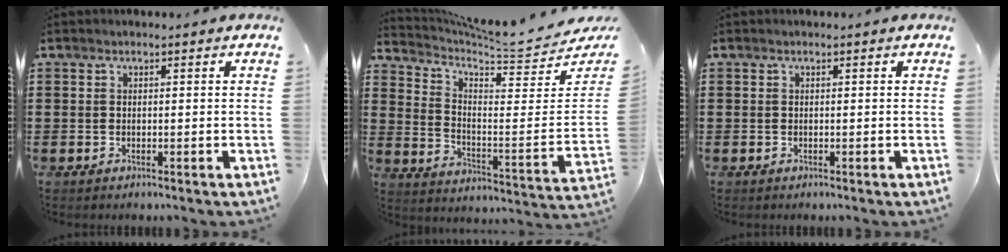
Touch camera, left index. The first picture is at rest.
{"total": 5.7, "force": [5.1, 0.3, 2.5], "torque": [-0.060, -0.061, 0.079]}
{"total": 0.0}